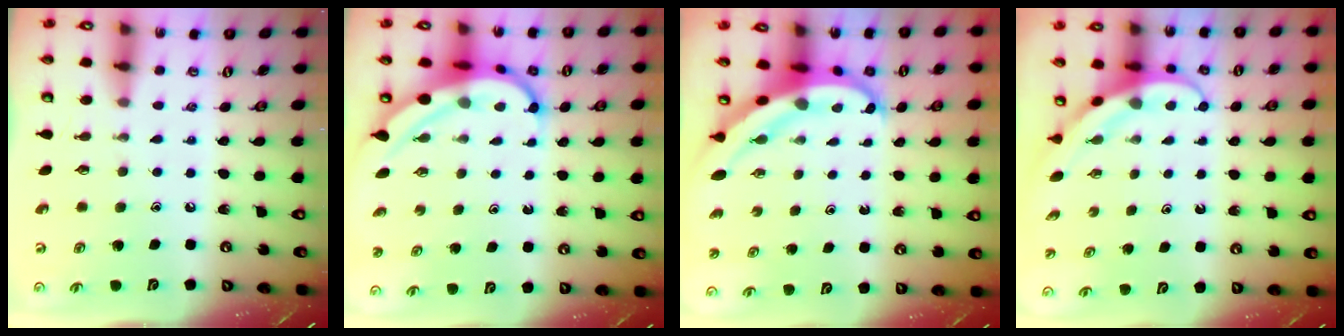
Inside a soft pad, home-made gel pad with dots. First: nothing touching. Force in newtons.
{"total": 6.7, "press": 6.7, "slide": 0.7}
{"total": 6.7, "press": 6.7, "slide": 0.8}
{"total": 4.0, "press": 3.9, "slide": 0.3}